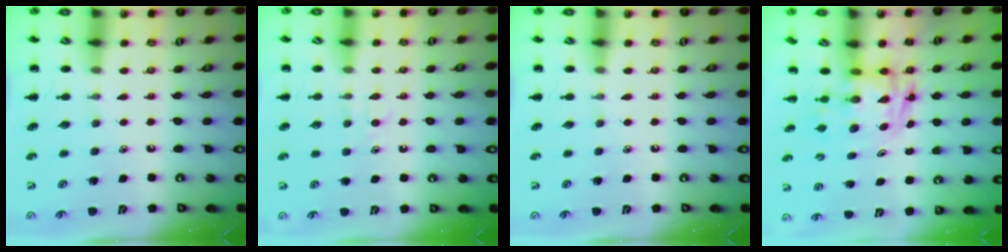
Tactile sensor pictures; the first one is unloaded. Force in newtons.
{"total": 3.4, "press": 3.1, "slide": 1.2}
{"total": 0.0}
{"total": 2.6, "press": 2.6, "slide": 0.5}